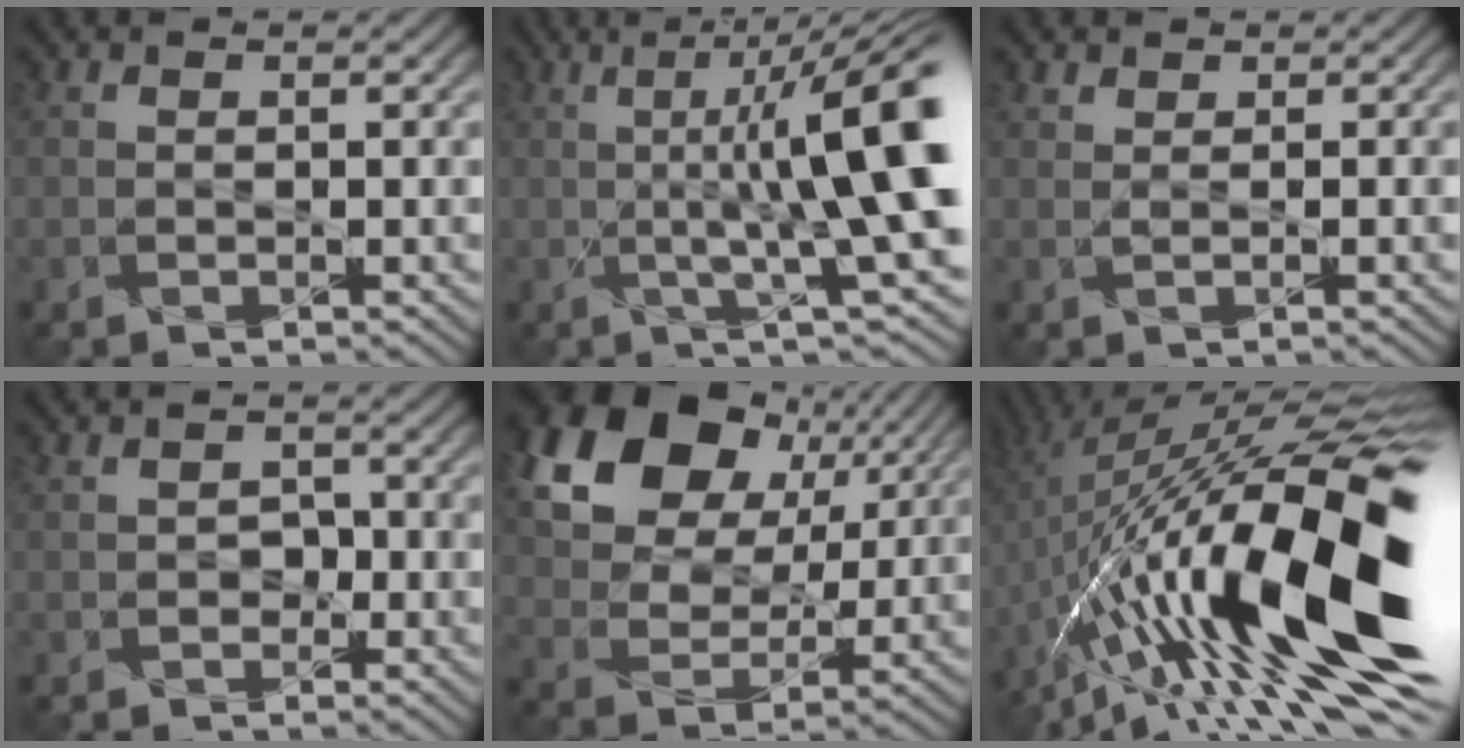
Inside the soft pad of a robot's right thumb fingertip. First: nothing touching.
{"total": 12.3, "force": [0.5, 2.3, 12.1], "torque": [-0.172, 0.011, 0.013]}
{"total": 0.7, "force": [0.5, 0.1, 0.4], "torque": [-0.011, -0.004, 0.013]}
{"total": 1.4, "force": [-0.8, 1.2, 0.0], "torque": [0.001, -0.005, -0.010]}
{"total": 19.3, "force": [10.1, 13.1, 9.9], "torque": [-0.260, 0.056, 0.220]}
{"total": 21.2, "force": [-4.1, 7.5, 19.4], "torque": [-0.332, 0.003, -0.078]}